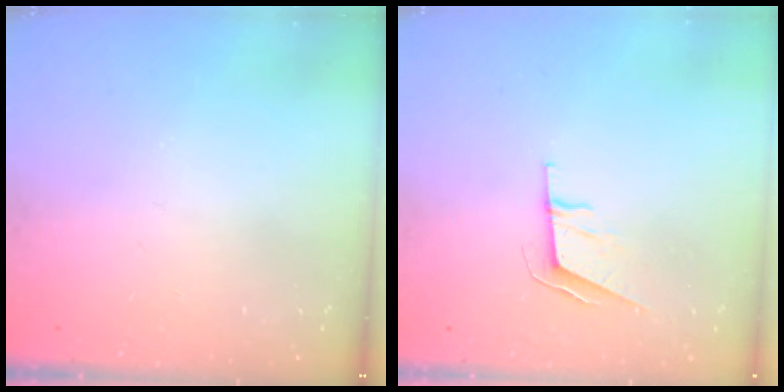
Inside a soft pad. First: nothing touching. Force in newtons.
{"total": 5.8, "press": 5.2, "slide": 2.6}